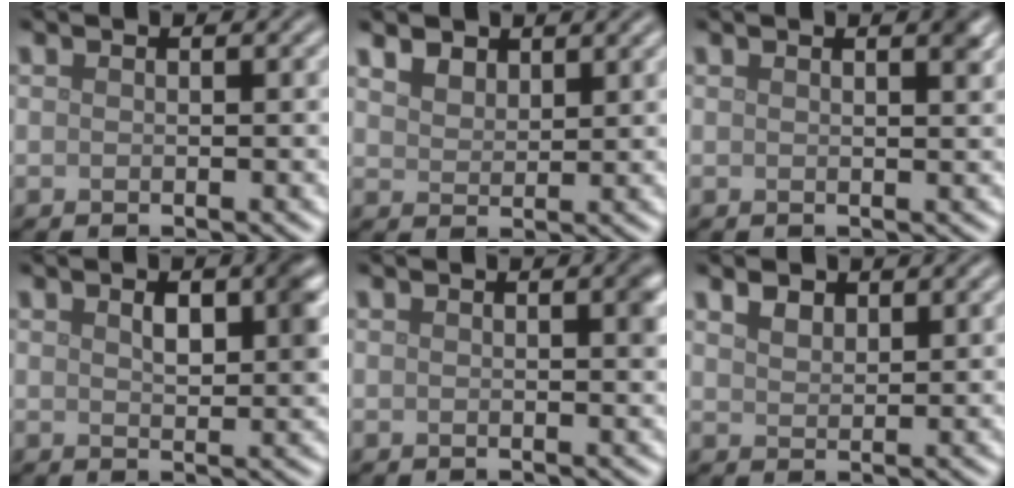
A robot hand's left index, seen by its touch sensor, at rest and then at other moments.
{"total": 3.3, "force": [2.6, 1.6, 1.2], "torque": [-0.034, 0.002, 0.047]}
{"total": 1.5, "force": [1.0, 0.4, 1.1], "torque": [-0.008, 0.004, 0.013]}
{"total": 3.7, "force": [1.2, 1.7, 3.1], "torque": [-0.045, 0.006, 0.020]}
{"total": 1.5, "force": [0.4, 0.4, 1.4], "torque": [-0.015, 0.003, 0.005]}
{"total": 1.9, "force": [1.5, 0.9, 0.7], "torque": [-0.017, 0.002, 0.031]}